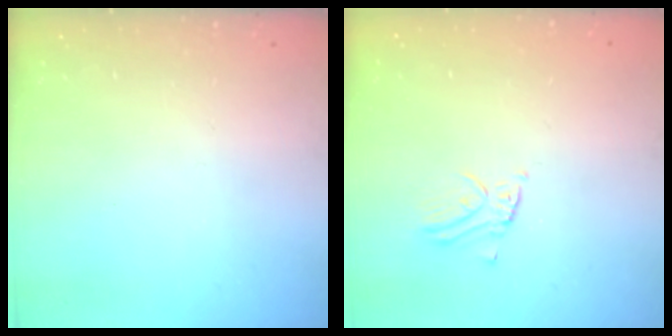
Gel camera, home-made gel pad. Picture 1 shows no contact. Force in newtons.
{"total": 2.2, "press": 2.2, "slide": 0.1}